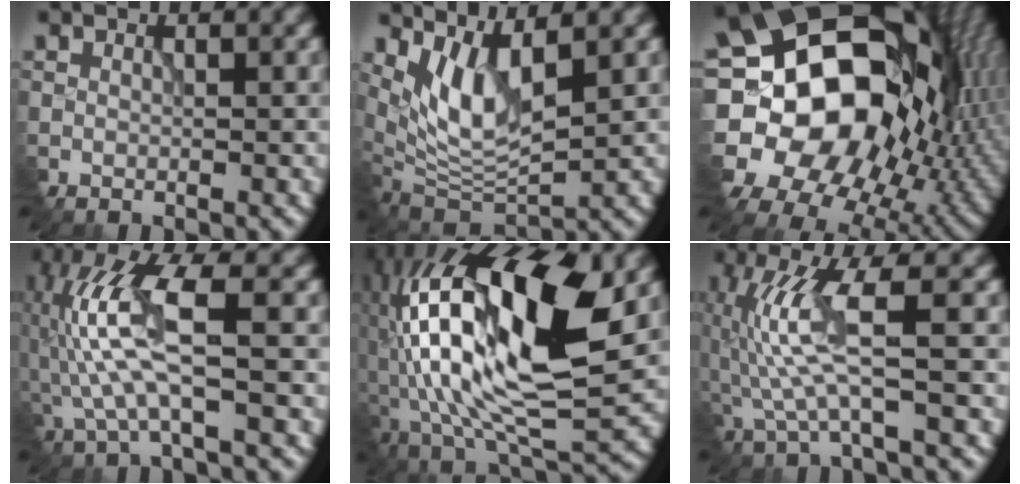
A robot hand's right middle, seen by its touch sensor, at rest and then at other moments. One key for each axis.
{"total": 5.6, "fx": 1.9, "fy": 2.2, "fz": 4.8, "tx": -0.095, "ty": -0.020, "tz": 0.047}
{"total": 21.8, "fx": 1.4, "fy": 17.2, "fz": 13.3, "tx": -0.240, "ty": 0.005, "tz": 0.021}
{"total": 7.7, "fx": -1.5, "fy": 1.9, "fz": 7.3, "tx": -0.175, "ty": 0.023, "tz": -0.027}
{"total": 17.6, "fx": 0.5, "fy": 7.8, "fz": 15.7, "tx": -0.288, "ty": 0.017, "tz": 0.000}
{"total": 6.1, "fx": -1.1, "fy": 0.9, "fz": 5.9, "tx": -0.139, "ty": 0.010, "tz": -0.013}